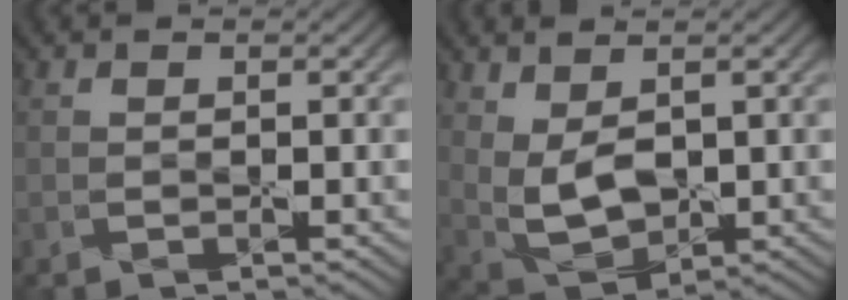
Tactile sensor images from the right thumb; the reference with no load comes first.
{"total": 5.1, "force": [1.4, 2.9, 3.9], "torque": [-0.099, -0.005, 0.036]}